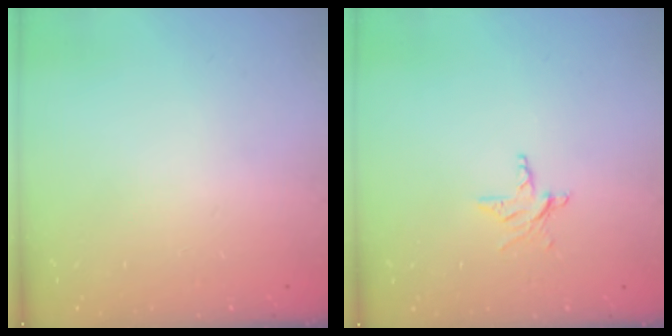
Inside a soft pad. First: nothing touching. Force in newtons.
{"total": 3.9, "press": 3.8, "slide": 0.3}